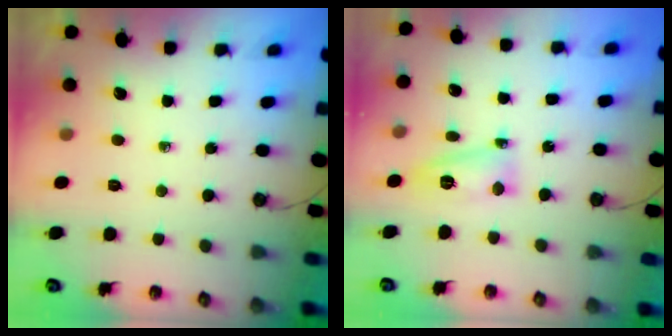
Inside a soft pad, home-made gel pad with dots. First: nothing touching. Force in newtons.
{"total": 10.2, "press": 10.2, "slide": 0.7}